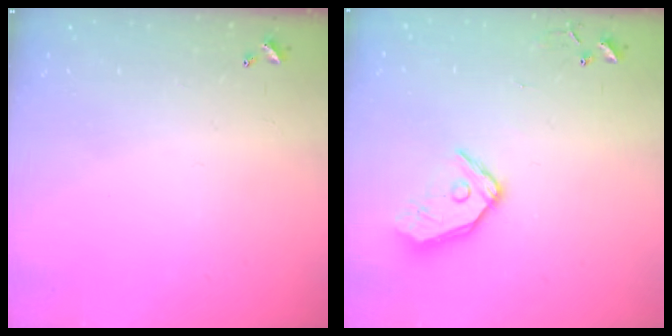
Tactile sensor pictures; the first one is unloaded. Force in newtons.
{"total": 12.4, "press": 12.2, "slide": 2.1}